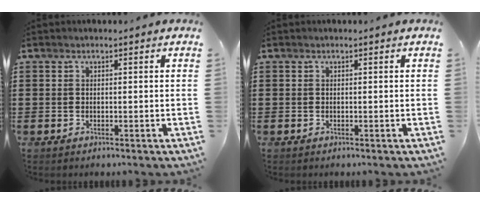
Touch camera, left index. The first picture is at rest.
{"total": 0.0}